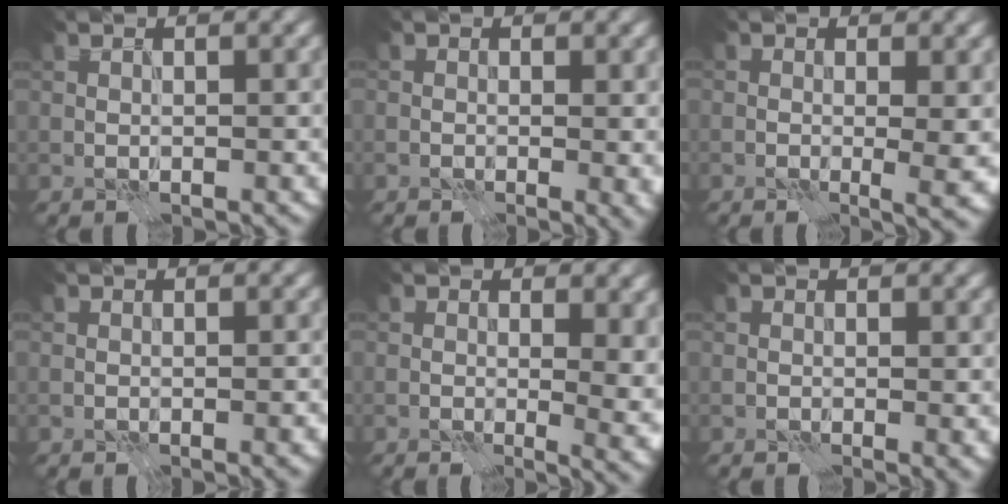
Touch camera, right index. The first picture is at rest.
{"total": 1.6, "force": [0.3, 0.6, 1.5], "torque": [-0.011, -0.004, 0.007]}
{"total": 3.5, "force": [0.5, 1.1, 3.3], "torque": [-0.034, -0.010, 0.012]}
{"total": 0.7, "force": [-0.3, 0.2, 0.6], "torque": [-0.002, 0.000, -0.004]}
{"total": 7.4, "force": [1.5, 3.6, 6.2], "torque": [-0.041, -0.003, 0.030]}
{"total": 0.6, "force": [0.1, 0.2, 0.6], "torque": [-0.002, -0.003, 0.003]}